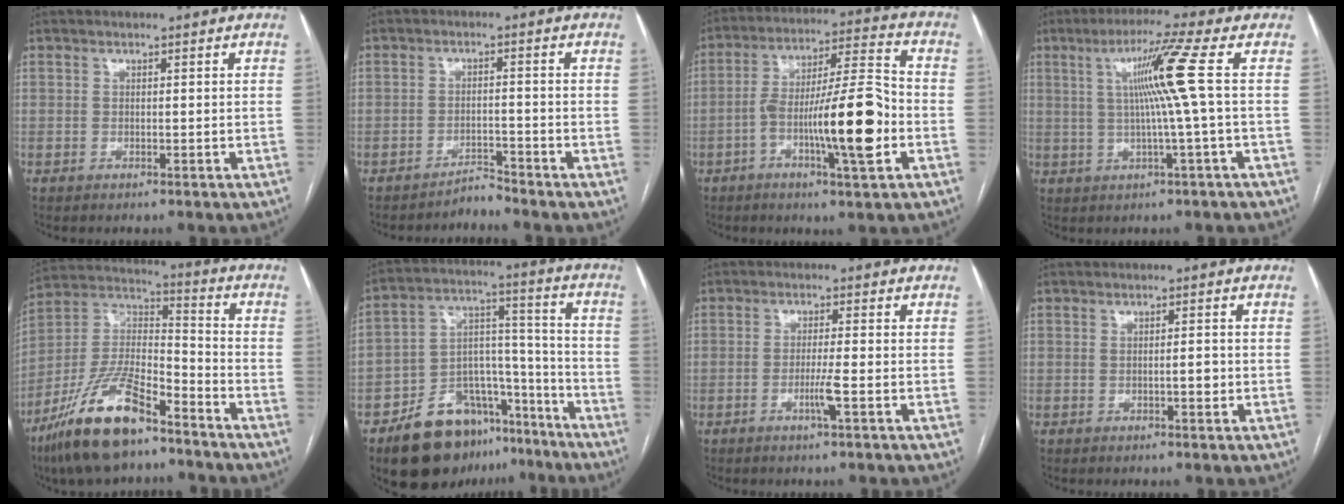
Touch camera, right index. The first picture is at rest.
{"total": 2.4, "force": [-2.3, -0.2, -0.4], "torque": [0.020, -0.007, -0.038]}
{"total": 15.1, "force": [-4.5, 1.4, 14.4], "torque": [-0.248, 0.009, -0.073]}
{"total": 8.5, "force": [1.3, -2.4, 8.0], "torque": [-0.139, 0.008, 0.031]}
{"total": 17.4, "force": [-11.8, 5.2, 11.8], "torque": [-0.247, 0.001, -0.217]}
{"total": 17.3, "force": [-12.0, 10.0, 7.4], "torque": [-0.098, 0.066, -0.187]}
{"total": 3.4, "force": [-1.4, -0.4, 3.1], "torque": [-0.061, -0.006, -0.027]}
{"total": 1.9, "force": [-0.4, 0.3, 1.8], "torque": [-0.030, 0.001, -0.006]}